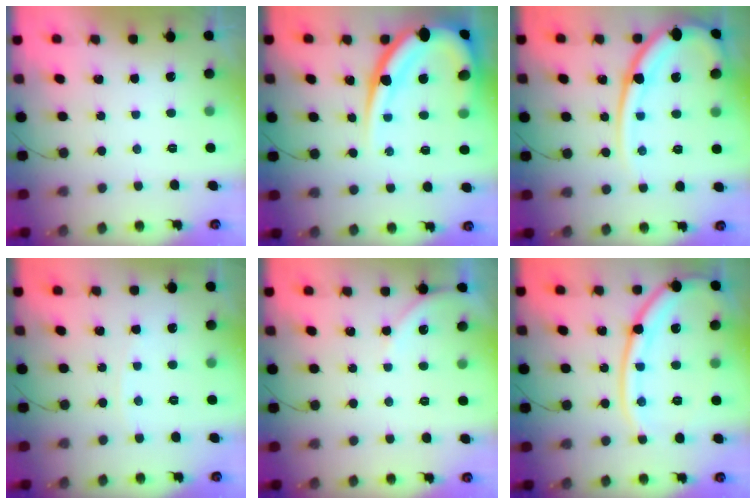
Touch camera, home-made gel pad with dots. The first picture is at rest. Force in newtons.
{"total": 20.0, "press": 19.9, "slide": 1.9}
{"total": 15.5, "press": 15.3, "slide": 2.0}
{"total": 2.6, "press": 2.6, "slide": 0.2}
{"total": 4.2, "press": 4.2, "slide": 0.6}
{"total": 17.0, "press": 17.0, "slide": 1.7}